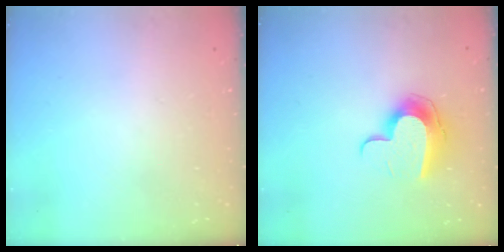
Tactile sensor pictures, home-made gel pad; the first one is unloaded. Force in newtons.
{"total": 11.8, "press": 11.8, "slide": 0.5}